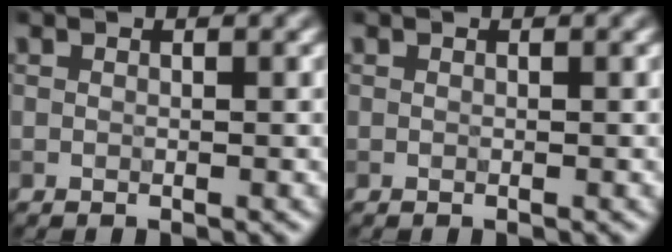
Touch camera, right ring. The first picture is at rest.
{"total": 0.0}